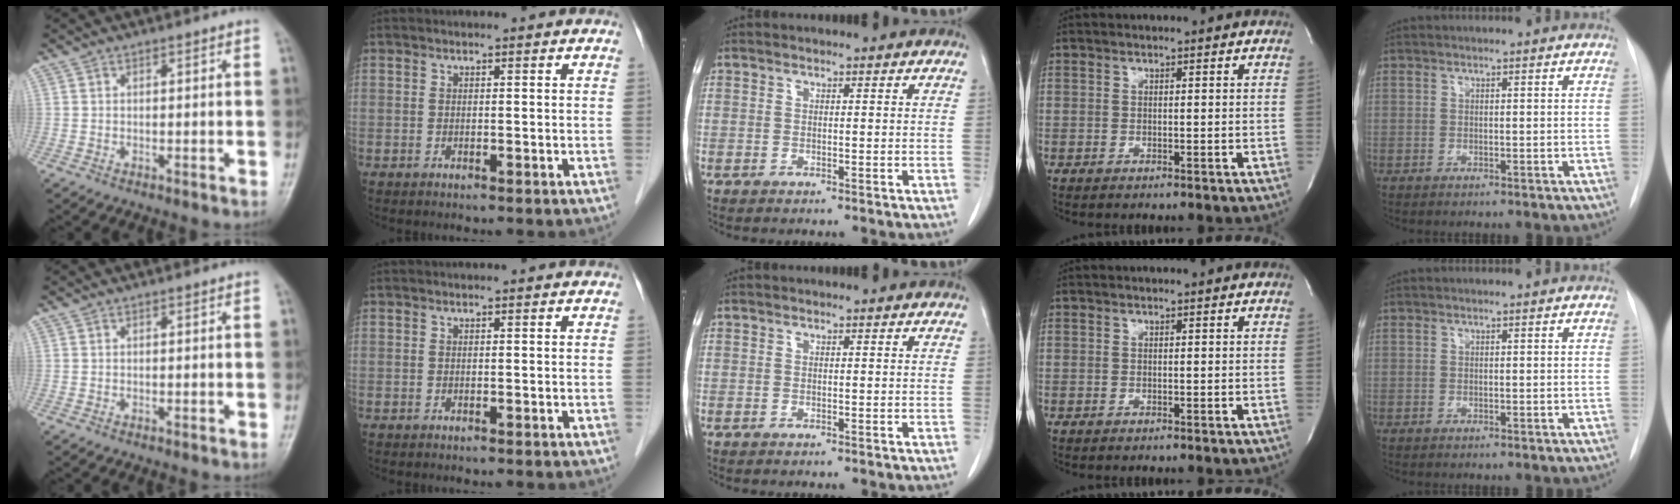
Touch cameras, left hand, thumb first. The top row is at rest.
{}